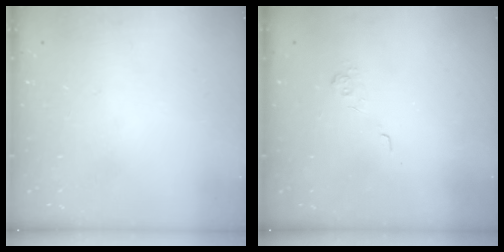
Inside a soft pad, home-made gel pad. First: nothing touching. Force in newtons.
{"total": 2.2, "press": 1.7, "slide": 1.4}